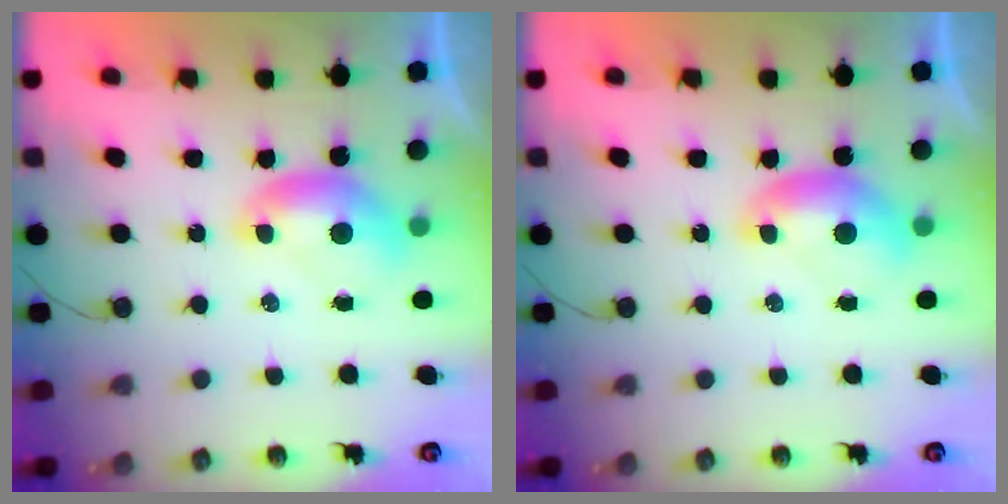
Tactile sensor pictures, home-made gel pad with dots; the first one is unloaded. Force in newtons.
{"total": 0.0}